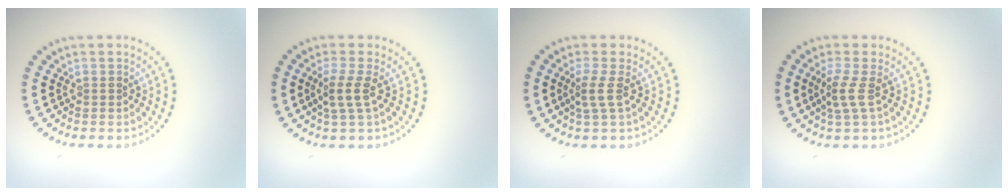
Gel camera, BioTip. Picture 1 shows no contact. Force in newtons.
{"total": 2.2, "press": 1.7, "slide": 1.4}
{"total": 1.8, "press": 1.3, "slide": 1.2}
{"total": 2.1, "press": 1.5, "slide": 1.4}